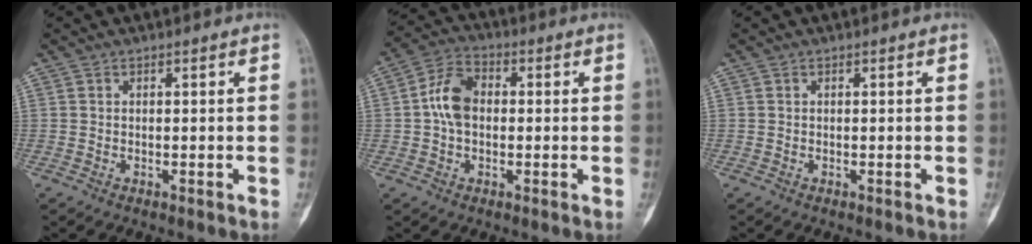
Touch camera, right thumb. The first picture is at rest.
{"total": 7.9, "force": [0.1, 5.4, 5.7], "torque": [-0.101, 0.023, -0.007]}
{"total": 0.0}